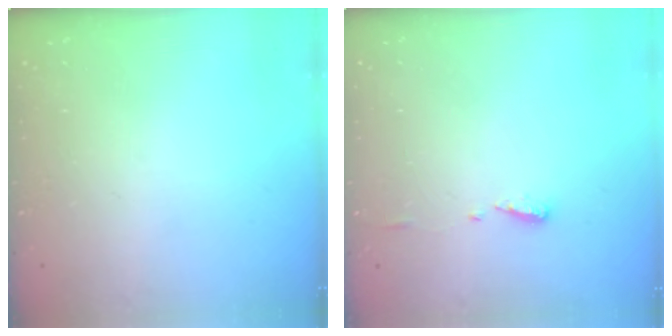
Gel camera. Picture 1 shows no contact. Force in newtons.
{"total": 4.9, "press": 4.9, "slide": 0.6}